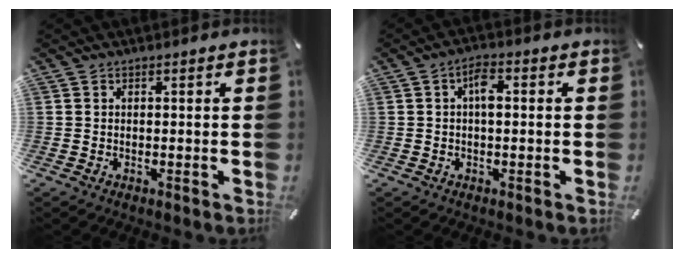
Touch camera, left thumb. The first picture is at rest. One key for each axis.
{"total": 3.9, "fx": 0.4, "fy": 1.8, "fz": 3.5, "tx": -0.062, "ty": 0.010, "tz": 0.002}